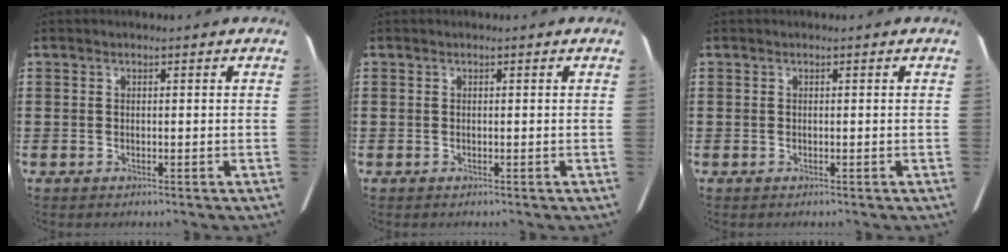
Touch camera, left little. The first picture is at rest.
{"total": 0.0}
{"total": 0.0}